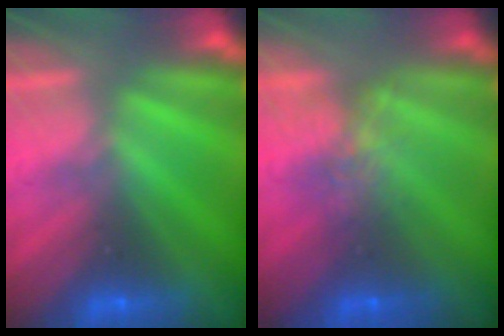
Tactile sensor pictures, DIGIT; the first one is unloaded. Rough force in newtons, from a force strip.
{"total": 4.6}